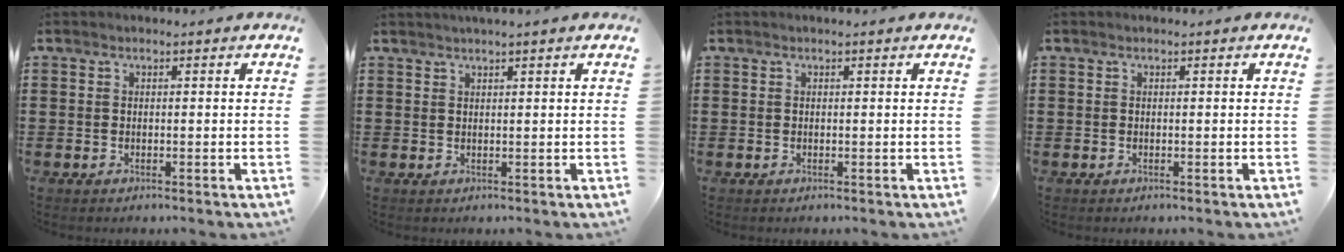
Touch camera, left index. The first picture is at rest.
{"total": 1.4, "force": [1.2, -0.3, 0.6], "torque": [-0.011, -0.001, 0.023]}
{"total": 0.0}
{"total": 0.0}